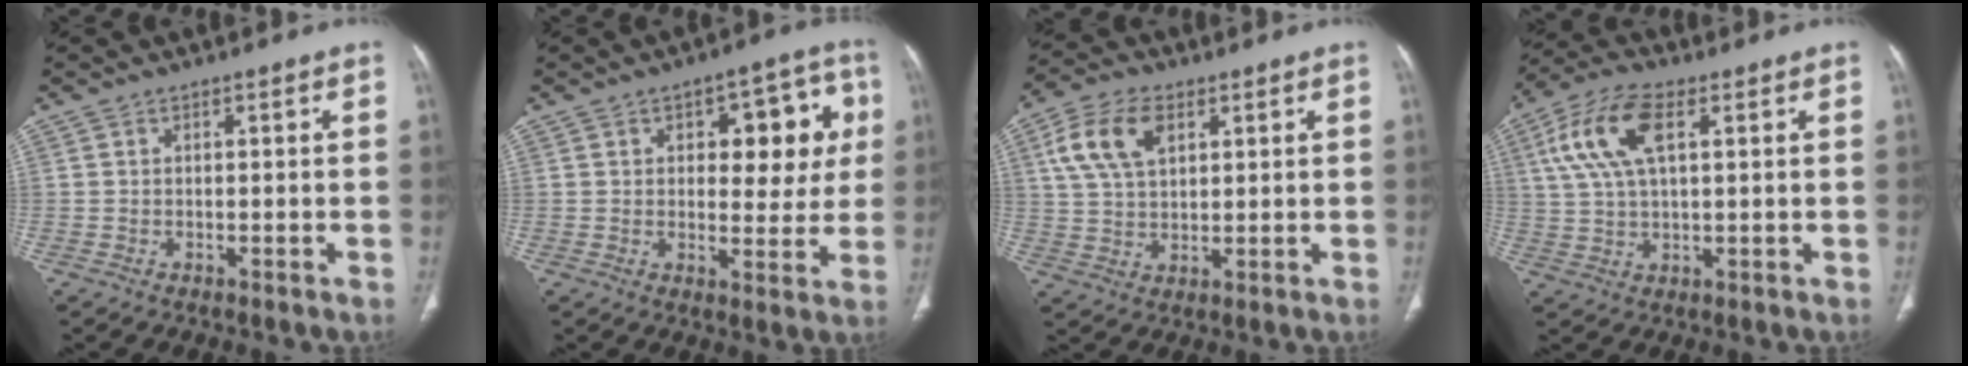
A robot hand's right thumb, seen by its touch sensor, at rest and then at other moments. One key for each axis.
{"total": 13.2, "fx": 3.4, "fy": 6.6, "fz": 10.9, "tx": -0.089, "ty": 0.002, "tz": 0.043}
{"total": 10.6, "fx": 4.1, "fy": 6.2, "fz": 7.5, "tx": -0.141, "ty": 0.001, "tz": 0.078}
{"total": 11.8, "fx": 3.9, "fy": 5.5, "fz": 9.7, "tx": -0.208, "ty": 0.014, "tz": 0.074}